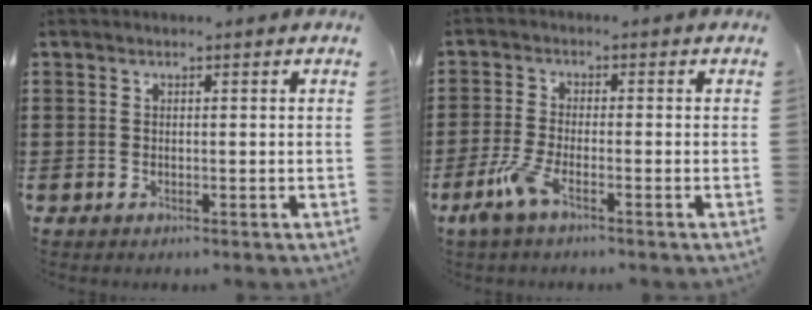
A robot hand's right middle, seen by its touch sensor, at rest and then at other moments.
{"total": 4.5, "force": [-2.3, 0.9, 3.7], "torque": [-0.097, -0.012, -0.050]}